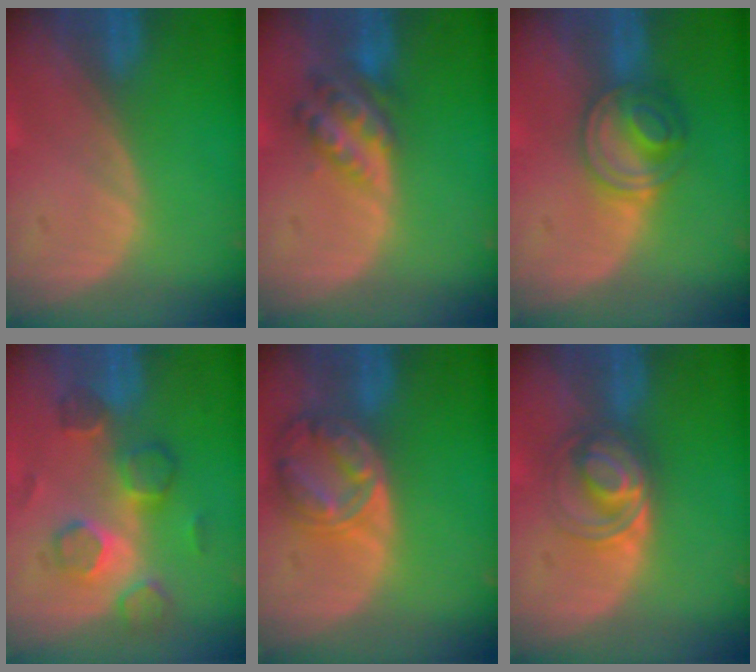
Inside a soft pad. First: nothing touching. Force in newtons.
{"total": 6.1, "press": 5.4, "slide": 2.9}
{"total": 5.7, "press": 5.7, "slide": 0.4}
{"total": 7.8, "press": 7.4, "slide": 2.4}
{"total": 8.3, "press": 7.1, "slide": 4.2}
{"total": 5.9, "press": 5.5, "slide": 2.1}